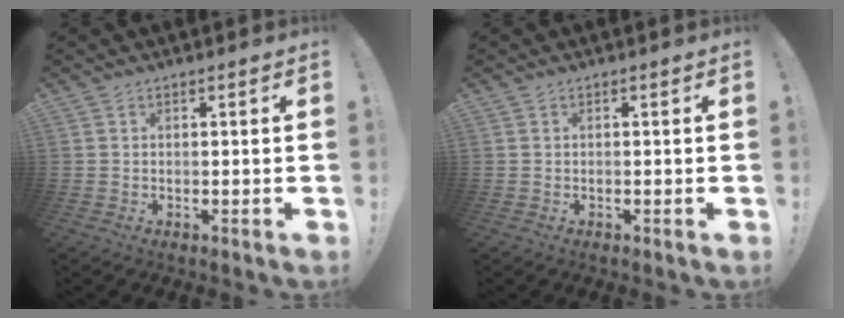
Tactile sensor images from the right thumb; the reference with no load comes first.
{"total": 0.0}